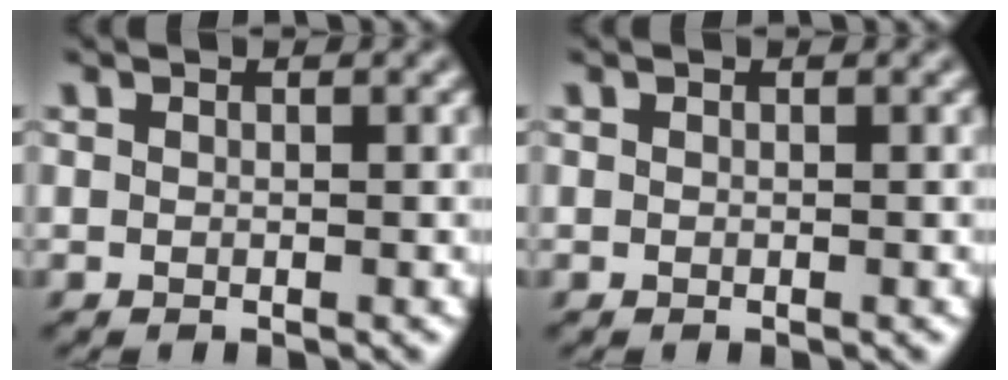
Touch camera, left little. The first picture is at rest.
{"total": 0.0}